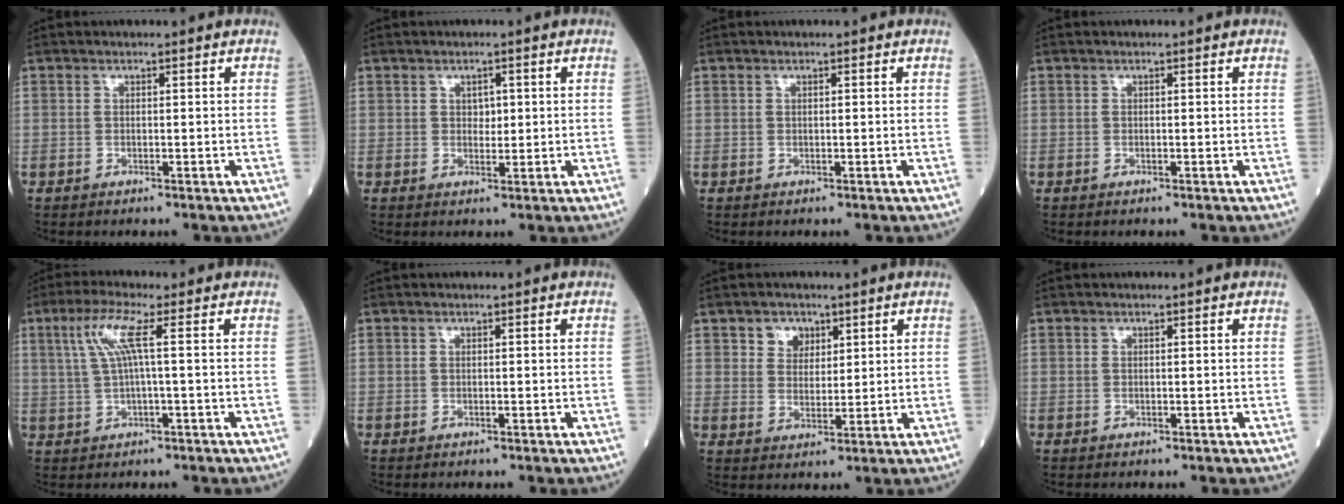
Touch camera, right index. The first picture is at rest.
{"total": 1.8, "force": [0.5, 1.2, 1.3], "torque": [-0.013, -0.001, 0.007]}
{"total": 0.0}
{"total": 0.0}
{"total": 5.5, "force": [1.5, -0.1, 5.3], "torque": [-0.114, 0.017, 0.035]}
{"total": 0.0}
{"total": 3.8, "force": [2.1, 2.9, 1.1], "torque": [-0.016, 0.004, 0.038]}
{"total": 0.0}